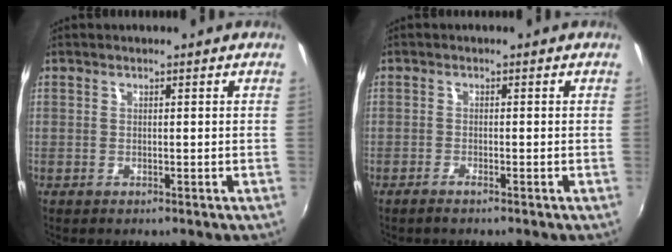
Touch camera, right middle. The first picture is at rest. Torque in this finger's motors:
{"motor_torque": [-0.14, -0.06, 0.02, 0.00]}